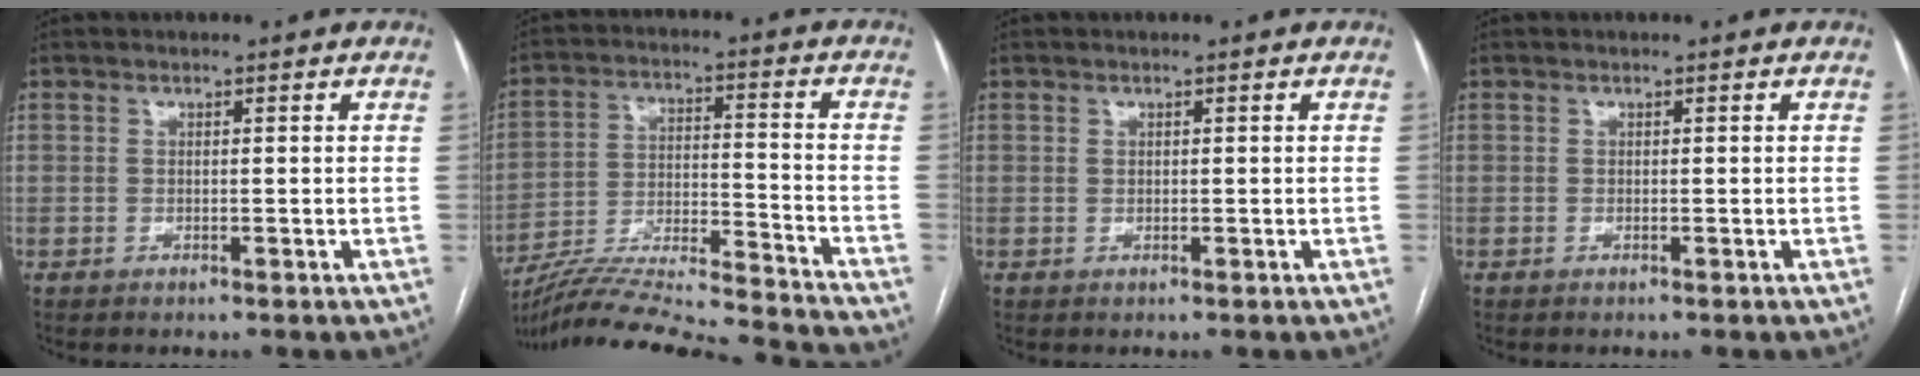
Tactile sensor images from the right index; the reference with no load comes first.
{"total": 23.1, "force": [-21.8, 0.0, 7.8], "torque": [-0.138, -0.015, -0.335]}
{"total": 0.0}
{"total": 0.0}